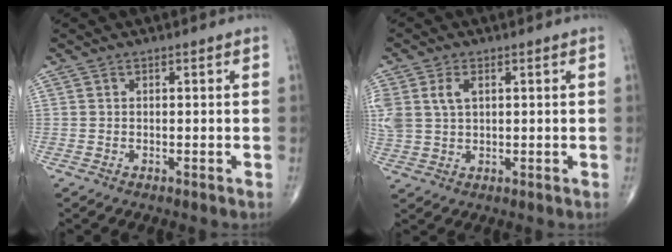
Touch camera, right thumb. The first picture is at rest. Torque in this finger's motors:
{"motor_torque": [0.07, 0.09, 0.68, 0.48, 0.21]}